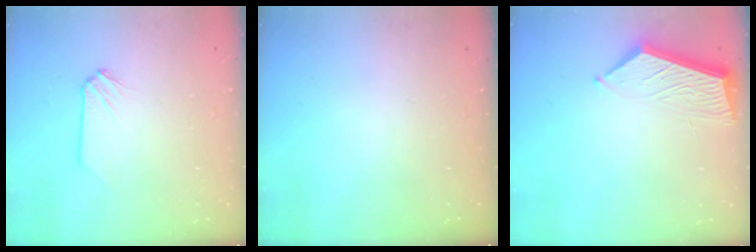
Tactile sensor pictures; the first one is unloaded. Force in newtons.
{"total": 0.0}
{"total": 7.5, "press": 7.5, "slide": 0.8}